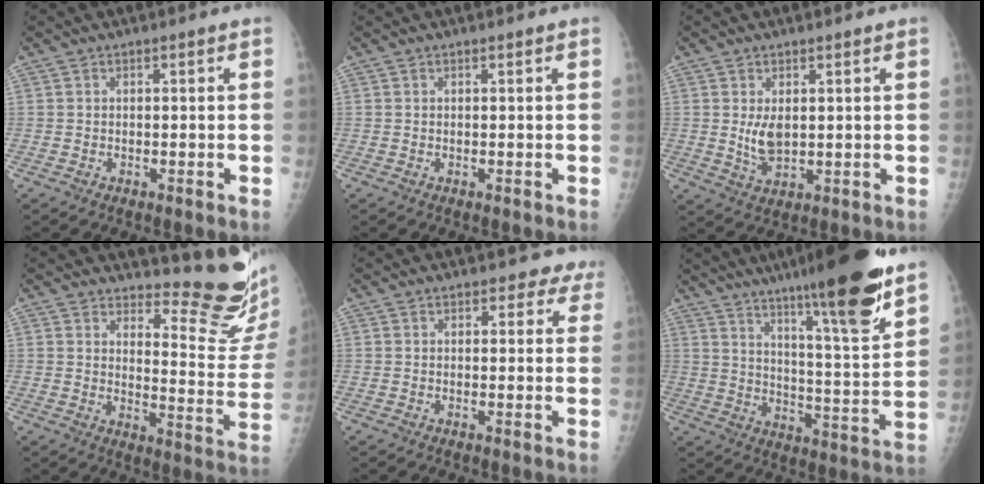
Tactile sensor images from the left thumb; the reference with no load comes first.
{"total": 0.0}
{"total": 4.5, "force": [0.9, 2.5, 3.7], "torque": [-0.062, -0.014, 0.025]}
{"total": 15.1, "force": [13.4, 3.0, 6.2], "torque": [-0.052, -0.160, 0.161]}
{"total": 3.0, "force": [2.4, 1.7, 0.4], "torque": [0.026, -0.010, 0.014]}
{"total": 21.2, "force": [14.7, 1.6, 15.2], "torque": [-0.207, -0.069, 0.228]}